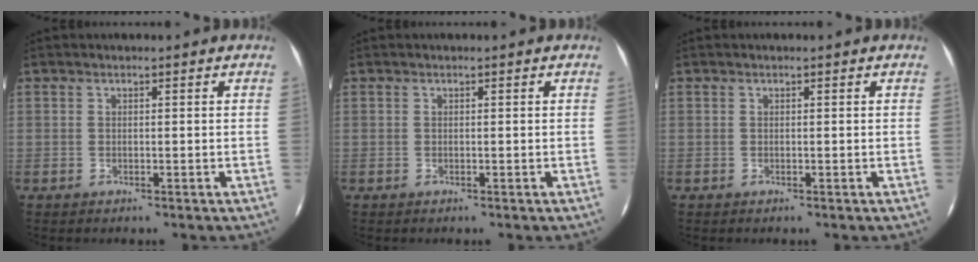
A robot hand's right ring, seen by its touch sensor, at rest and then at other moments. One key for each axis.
{"total": 0.0}
{"total": 0.0}